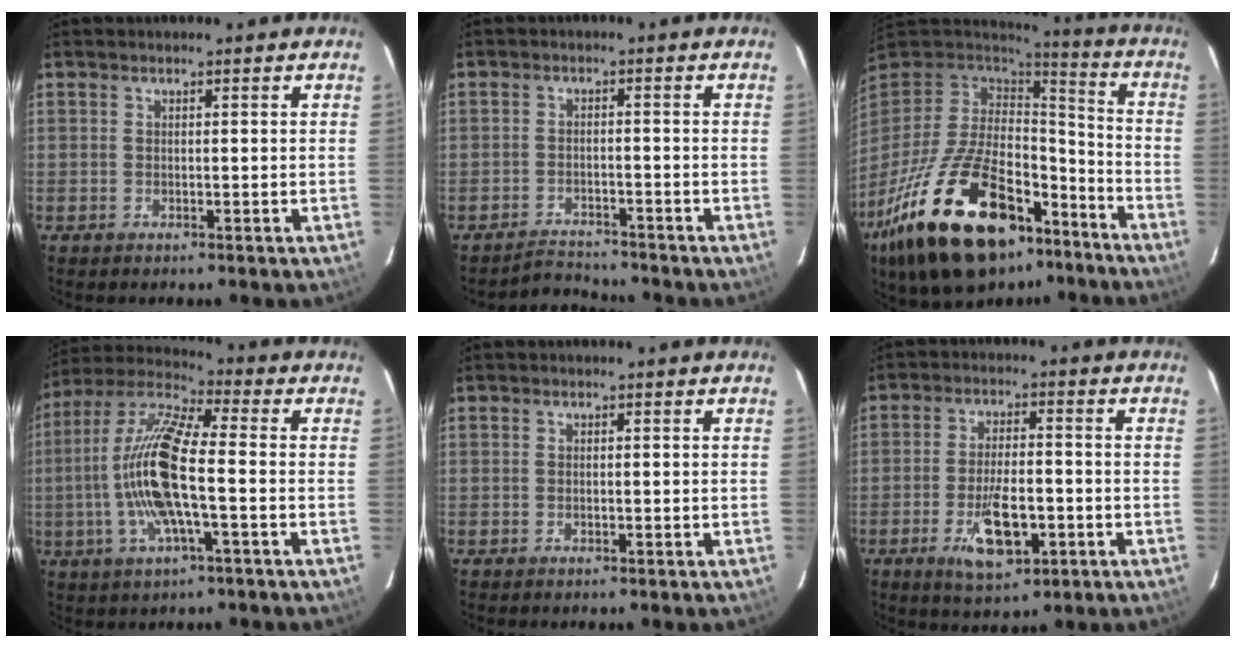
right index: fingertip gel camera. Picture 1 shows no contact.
{"total": 3.9, "force": [-3.8, 0.7, -0.4], "torque": [-0.006, 0.009, -0.067]}
{"total": 30.8, "force": [-18.3, 14.8, 19.8], "torque": [-0.382, -0.023, -0.279]}
{"total": 15.9, "force": [-2.4, 3.4, 15.3], "torque": [-0.302, 0.000, -0.052]}
{"total": 0.5, "force": [-0.2, 0.3, 0.4], "torque": [-0.006, 0.001, -0.003]}
{"total": 12.6, "force": [-4.8, 5.0, 10.5], "torque": [-0.200, -0.008, -0.071]}